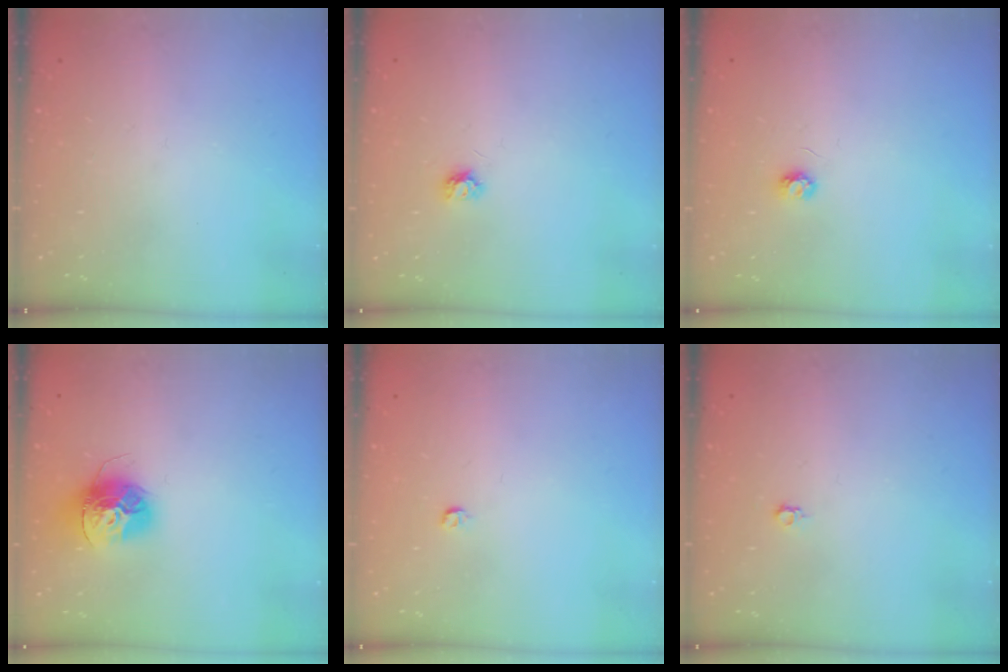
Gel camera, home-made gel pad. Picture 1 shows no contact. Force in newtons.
{"total": 3.8, "press": 3.8, "slide": 0.4}
{"total": 3.2, "press": 3.2, "slide": 0.3}
{"total": 15.2, "press": 15.2, "slide": 1.4}
{"total": 3.1, "press": 3.1, "slide": 0.5}
{"total": 3.6, "press": 3.5, "slide": 0.8}